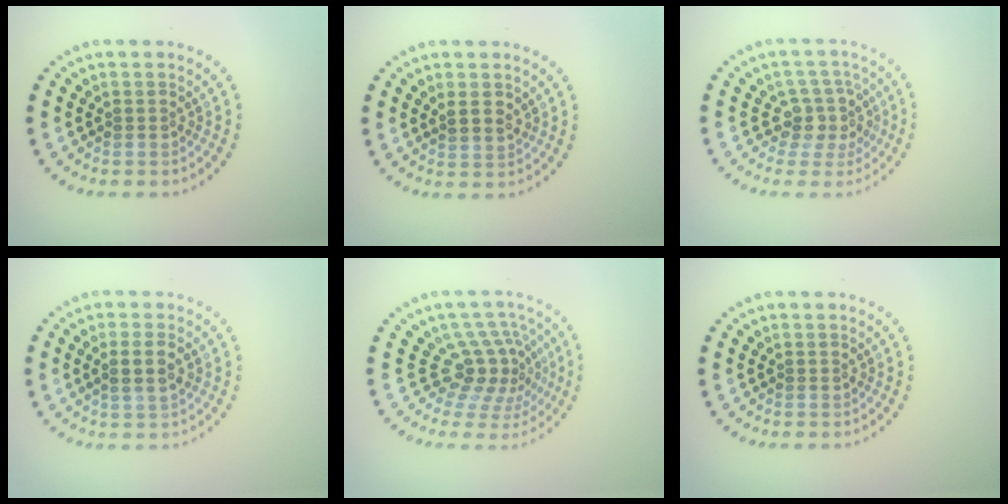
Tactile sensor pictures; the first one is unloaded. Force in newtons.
{"total": 1.3, "press": 1.2, "slide": 0.6}
{"total": 3.1, "press": 2.4, "slide": 2.0}
{"total": 2.3, "press": 2.1, "slide": 0.8}
{"total": 4.0, "press": 2.8, "slide": 2.9}
{"total": 0.0}